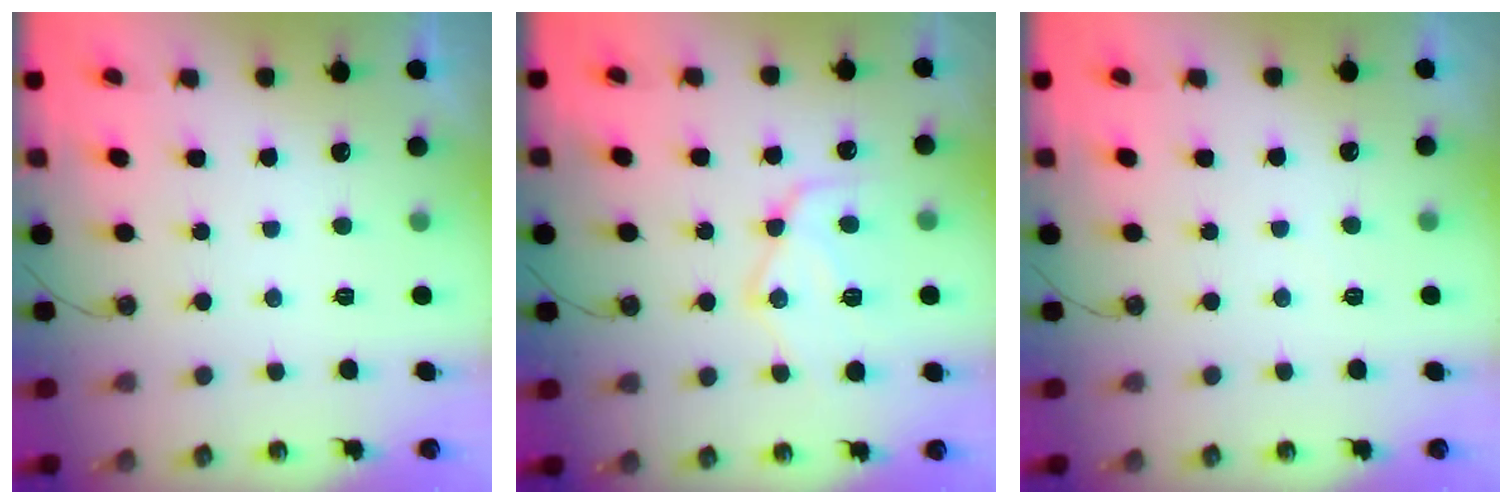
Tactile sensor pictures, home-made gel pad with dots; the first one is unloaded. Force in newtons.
{"total": 13.5, "press": 13.4, "slide": 1.2}
{"total": 2.9, "press": 2.9, "slide": 0.4}